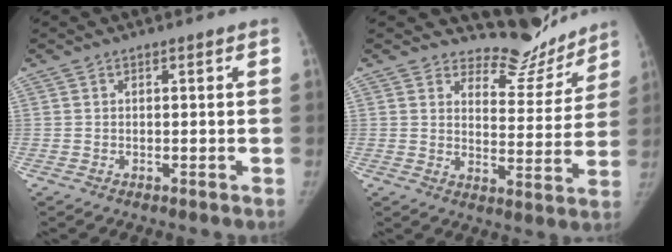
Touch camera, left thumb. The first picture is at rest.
{"total": 11.0, "force": [10.3, 4.0, 0.7], "torque": [0.034, -0.097, 0.132]}